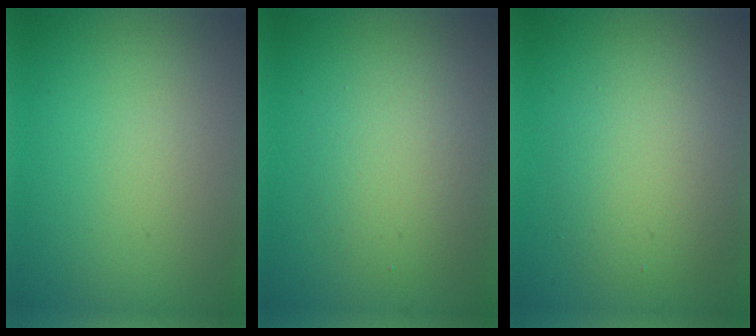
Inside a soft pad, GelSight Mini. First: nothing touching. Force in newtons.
{"total": 3.1, "press": 3.1, "slide": 0.1}
{"total": 2.6, "press": 2.6, "slide": 0.3}